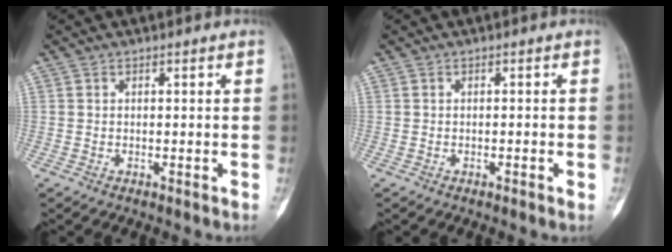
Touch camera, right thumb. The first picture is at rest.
{"total": 1.0, "force": [-0.4, 0.2, 0.9], "torque": [-0.020, 0.003, -0.003]}